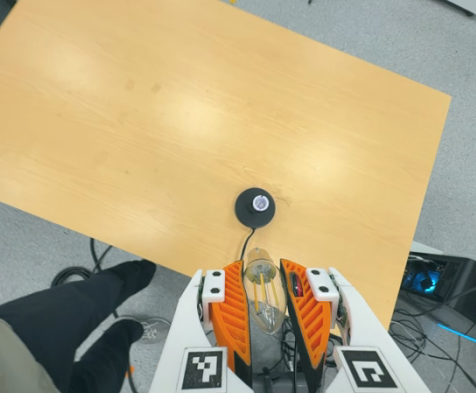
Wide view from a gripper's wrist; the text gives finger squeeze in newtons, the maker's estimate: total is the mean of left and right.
{"total": 17.8, "left": 18.4, "right": 17.3}